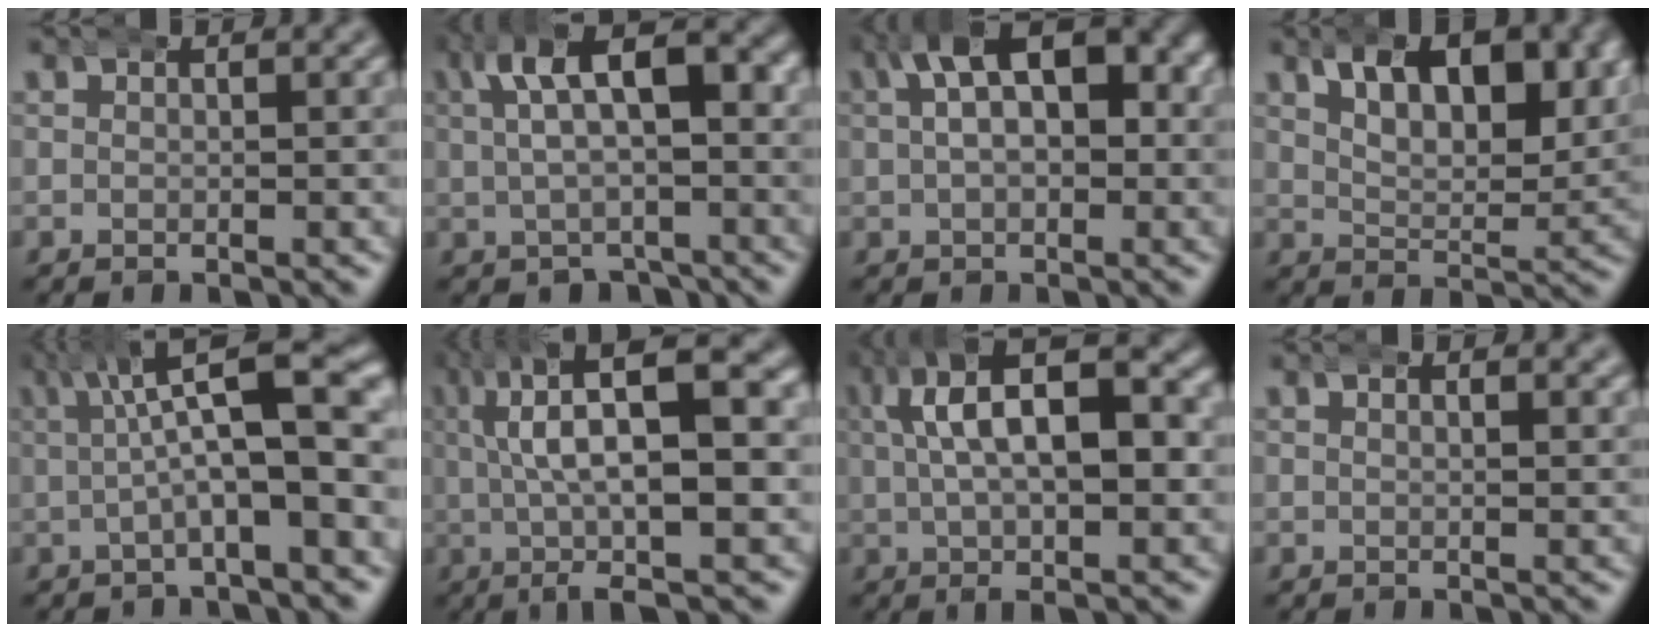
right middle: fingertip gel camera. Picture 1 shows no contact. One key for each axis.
{"total": 8.7, "fx": -0.2, "fy": 5.2, "fz": 7.0, "tx": -0.088, "ty": 0.002, "tz": -0.004}
{"total": 9.0, "fx": 2.3, "fy": 4.7, "fz": 7.3, "tx": -0.085, "ty": 0.020, "tz": 0.026}
{"total": 9.3, "fx": 4.6, "fy": 4.8, "fz": 6.4, "tx": -0.091, "ty": 0.007, "tz": 0.065}
{"total": 8.8, "fx": 1.2, "fy": 3.0, "fz": 8.2, "tx": -0.103, "ty": 0.021, "tz": 0.012}
{"total": 12.2, "fx": 2.1, "fy": 4.8, "fz": 11.0, "tx": -0.153, "ty": 0.020, "tz": 0.026}
{"total": 12.7, "fx": 2.8, "fy": 6.6, "fz": 10.5, "tx": -0.150, "ty": 0.029, "tz": 0.027}
{"total": 1.2, "fx": 0.7, "fy": 0.3, "fz": 0.9, "tx": -0.011, "ty": 0.001, "tz": 0.009}